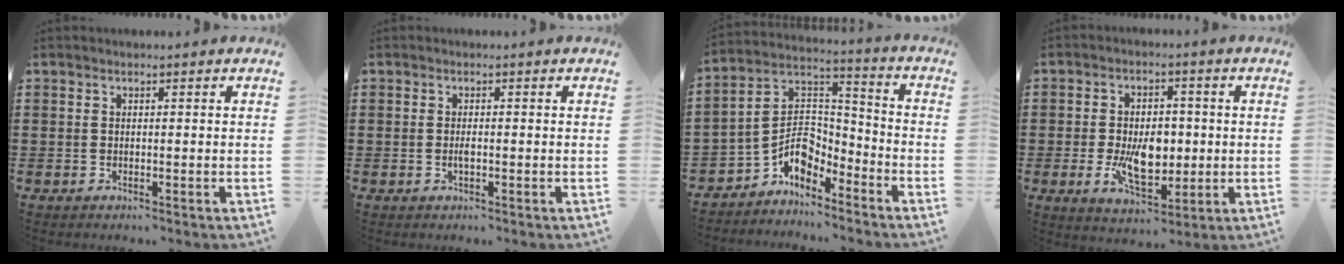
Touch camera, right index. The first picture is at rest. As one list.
[{"total": 1.2, "force": [-0.3, 0.3, 1.1], "torque": [-0.028, -0.005, -0.008]}, {"total": 6.9, "force": [-4.1, 4.5, 3.3], "torque": [-0.086, -0.003, -0.087]}, {"total": 8.7, "force": [-1.1, 5.0, 7.0], "torque": [-0.132, -0.002, -0.025]}]